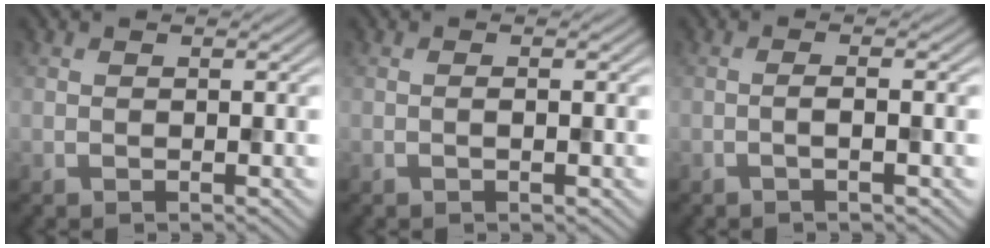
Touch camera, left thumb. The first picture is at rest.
{"total": 0.7, "force": [-0.2, 0.1, 0.7], "torque": [-0.012, 0.001, -0.005]}
{"total": 1.7, "force": [-0.5, 0.2, 1.6], "torque": [-0.025, 0.009, -0.018]}